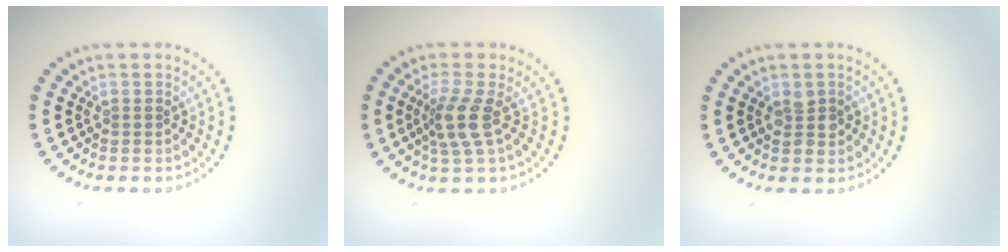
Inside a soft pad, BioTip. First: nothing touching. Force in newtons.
{"total": 2.9, "press": 2.1, "slide": 1.9}
{"total": 1.4, "press": 1.4, "slide": 0.2}